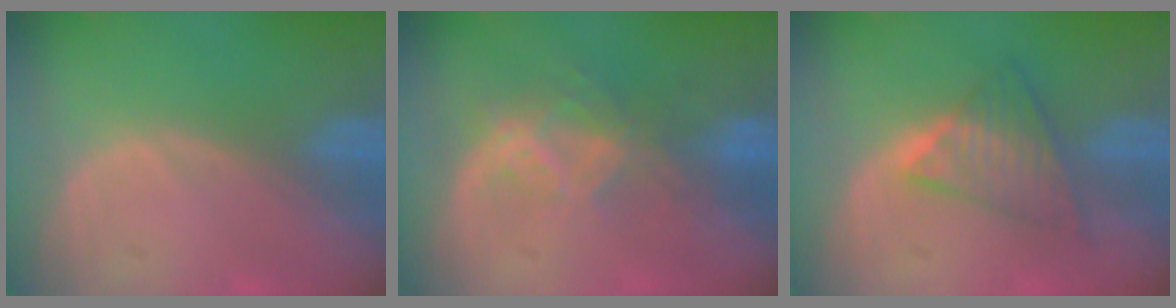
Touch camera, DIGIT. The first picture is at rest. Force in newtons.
{"total": 6.7, "press": 5.7, "slide": 3.5}
{"total": 6.1, "press": 6.0, "slide": 1.0}